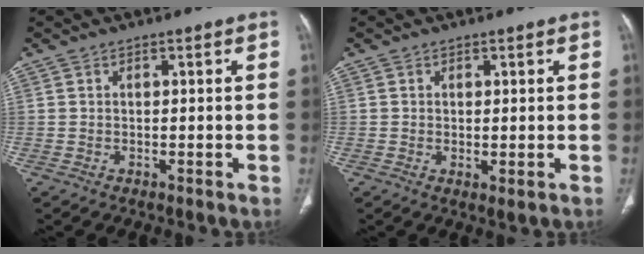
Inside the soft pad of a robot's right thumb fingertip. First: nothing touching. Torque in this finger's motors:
{"motor_torque": [-0.20, -0.07, -0.20, -0.11, -0.03]}